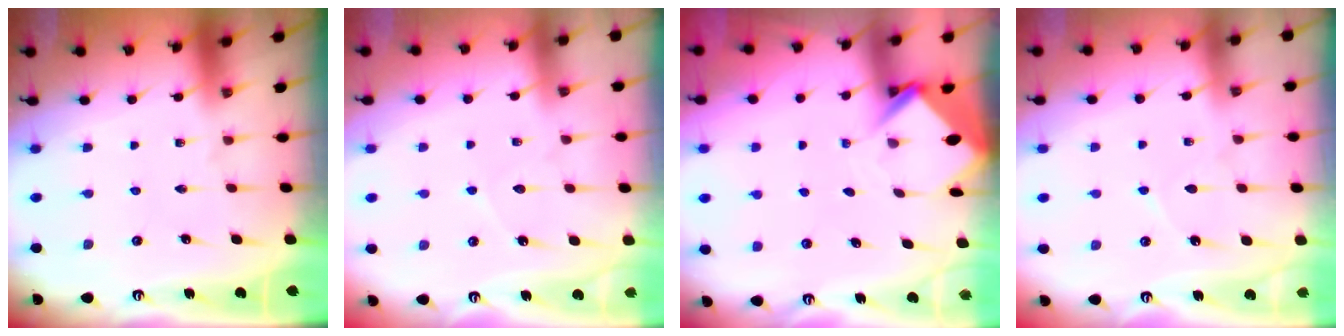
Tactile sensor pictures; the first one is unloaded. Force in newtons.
{"total": 4.5, "press": 4.5, "slide": 0.3}
{"total": 3.7, "press": 3.7, "slide": 0.3}
{"total": 7.1, "press": 7.0, "slide": 0.8}